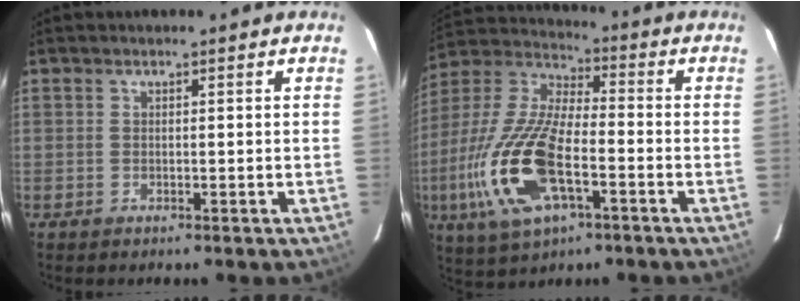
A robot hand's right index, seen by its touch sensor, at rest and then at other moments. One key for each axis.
{"total": 20.4, "fx": -6.6, "fy": 8.5, "fz": 17.3, "tx": -0.380, "ty": -0.020, "tz": -0.125}